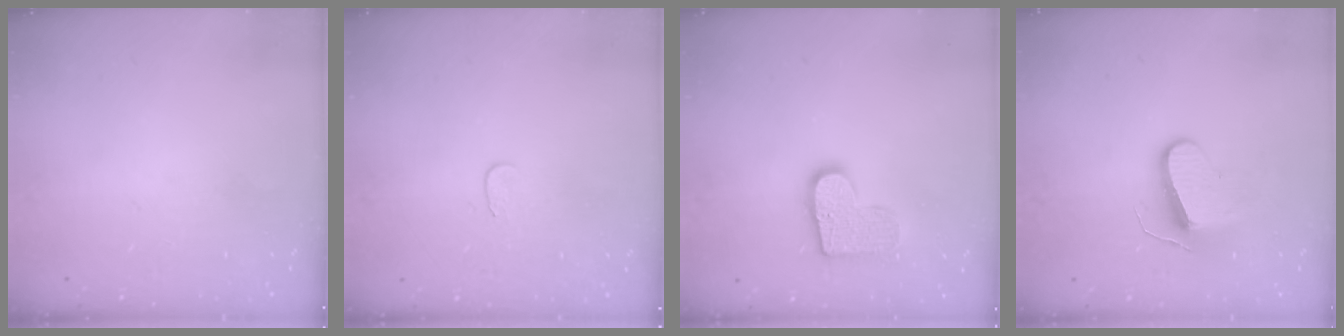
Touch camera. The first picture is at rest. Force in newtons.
{"total": 3.8, "press": 3.8, "slide": 0.4}
{"total": 11.6, "press": 11.6, "slide": 0.6}
{"total": 9.5, "press": 9.5, "slide": 0.4}